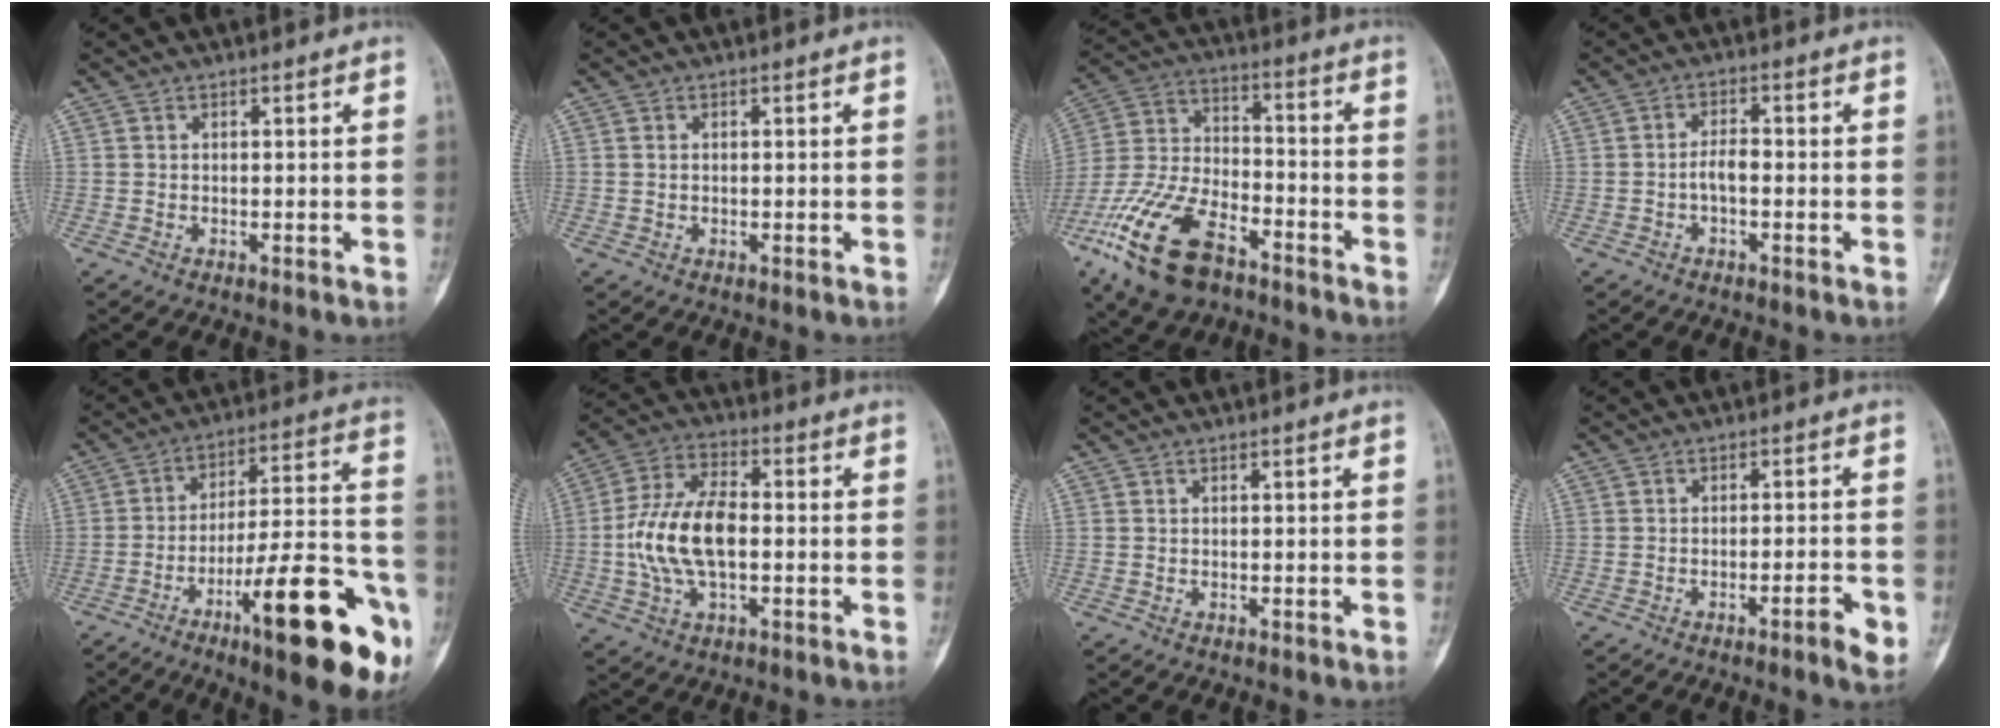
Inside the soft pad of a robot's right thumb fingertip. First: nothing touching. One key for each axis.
{"total": 0.7, "fx": 0.2, "fy": 0.5, "fz": 0.5, "tx": -0.007, "ty": 0.002, "tz": 0.006}
{"total": 18.5, "fx": -10.7, "fy": 9.0, "fz": 12.1, "tx": -0.250, "ty": 0.048, "tz": -0.201}
{"total": 2.8, "fx": -0.9, "fy": 1.2, "fz": 2.4, "tx": -0.040, "ty": 0.013, "tz": -0.016}
{"total": 24.7, "fx": -11.4, "fy": 6.0, "fz": 21.1, "tx": -0.260, "ty": 0.064, "tz": -0.162}
{"total": 13.8, "fx": -1.1, "fy": 7.2, "fz": 11.8, "tx": -0.236, "ty": 0.022, "tz": -0.023}
{"total": 0.0}
{"total": 3.6, "fx": -1.7, "fy": 0.5, "fz": 3.1, "tx": -0.049, "ty": 0.009, "tz": -0.023}